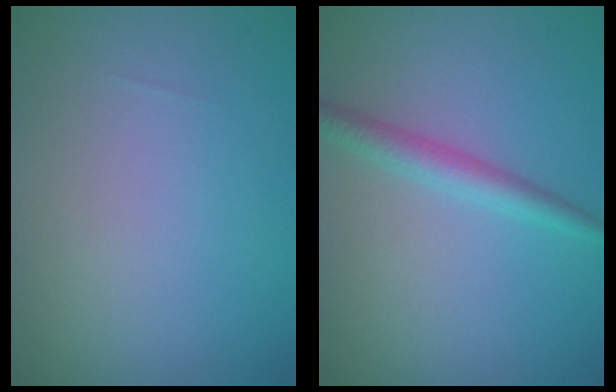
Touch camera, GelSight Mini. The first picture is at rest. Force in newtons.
{"total": 2.4, "press": 2.4, "slide": 0.1}